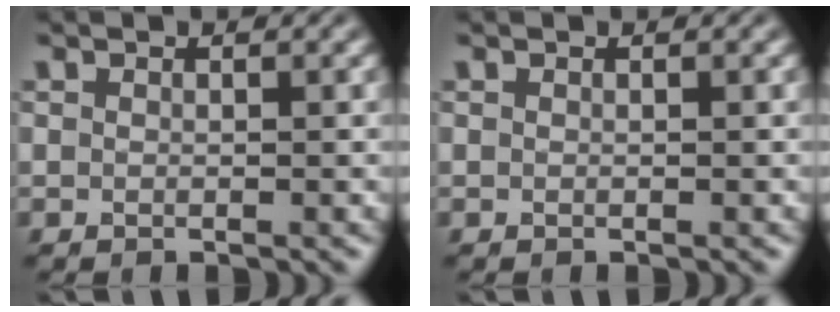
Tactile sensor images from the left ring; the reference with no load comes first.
{"total": 0.0}